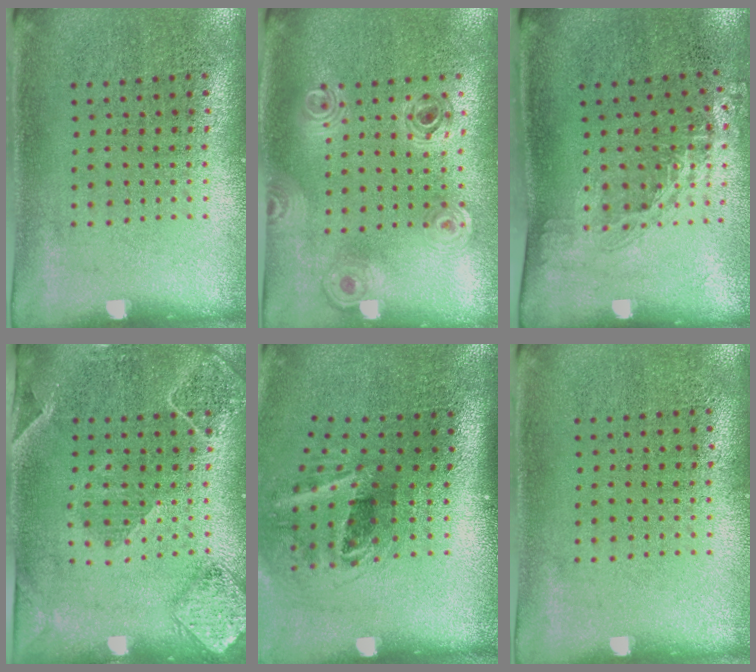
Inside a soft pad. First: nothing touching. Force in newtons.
{"total": 0.8, "press": 0.8, "slide": 0.2}
{"total": 1.3, "press": 0.9, "slide": 0.9}
{"total": 2.0, "press": 1.9, "slide": 0.7}
{"total": 2.2, "press": 1.3, "slide": 1.7}
{"total": 0.0}